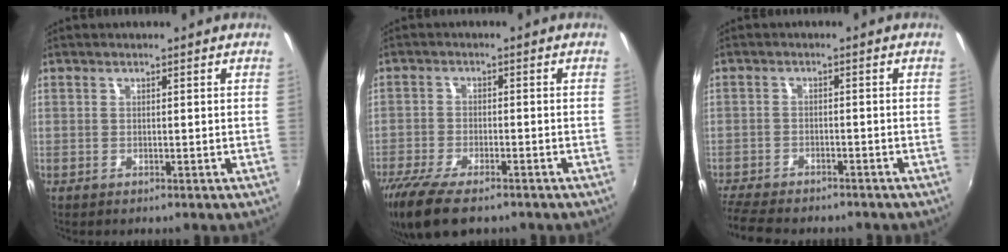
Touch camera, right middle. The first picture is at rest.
{"total": 12.5, "force": [-9.2, 4.2, 7.3], "torque": [-0.172, -0.046, -0.166]}
{"total": 10.0, "force": [-8.9, 2.6, 3.9], "torque": [-0.105, -0.026, -0.147]}